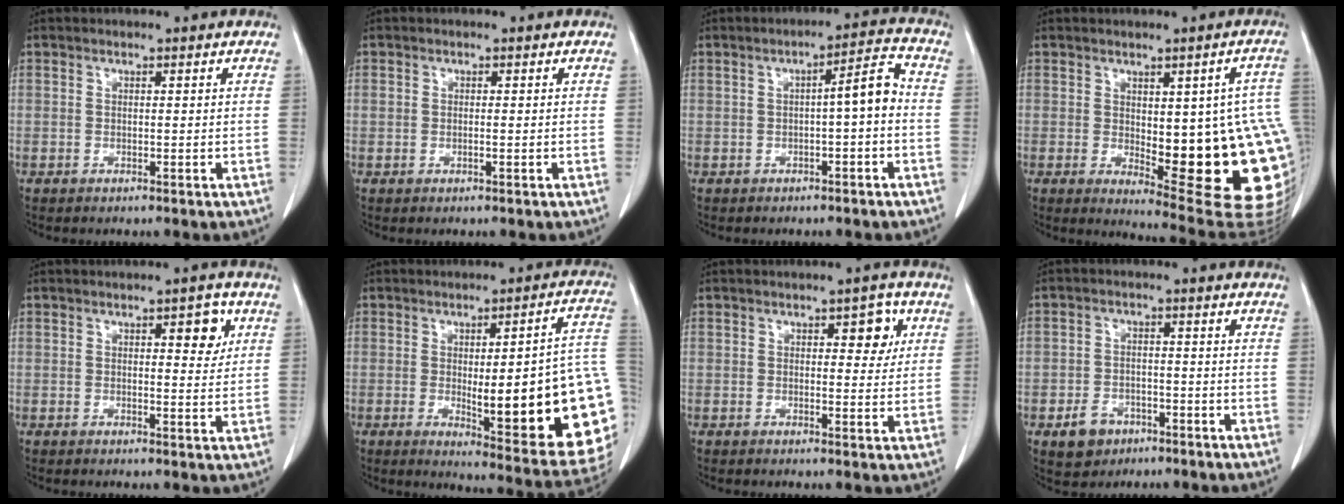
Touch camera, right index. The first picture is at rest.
{"total": 0.7, "force": [-0.1, 0.3, 0.6], "torque": [-0.014, 0.001, -0.001]}
{"total": 5.0, "force": [-0.6, 0.5, 4.9], "torque": [-0.066, 0.018, -0.011]}
{"total": 19.6, "force": [-1.6, 5.5, 18.8], "torque": [-0.151, 0.007, 0.002]}
{"total": 4.2, "force": [1.7, 1.4, 3.6], "torque": [-0.044, -0.003, 0.021]}
{"total": 24.1, "force": [-2.7, 3.3, 23.7], "torque": [-0.208, -0.003, -0.028]}
{"total": 4.2, "force": [1.6, 1.9, 3.4], "torque": [-0.037, 0.005, 0.019]}
{"total": 5.1, "force": [-2.8, 3.9, 1.8], "torque": [-0.032, 0.006, -0.038]}